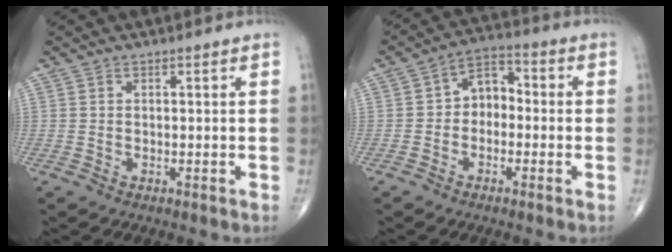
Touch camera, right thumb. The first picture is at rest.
{"total": 6.5, "force": [-0.7, 4.8, 4.4], "torque": [-0.043, 0.029, -0.030]}